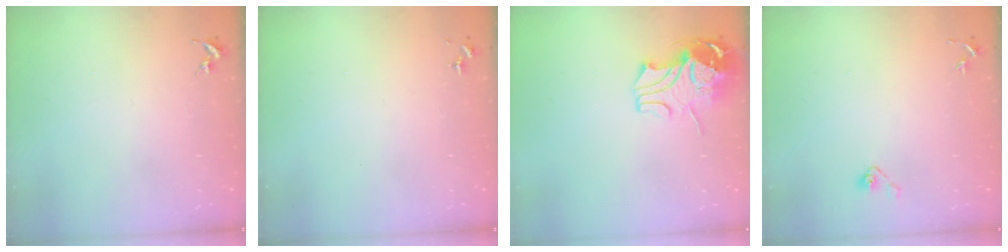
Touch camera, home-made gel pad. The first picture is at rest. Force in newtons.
{"total": 0.0}
{"total": 11.6, "press": 11.5, "slide": 1.6}
{"total": 4.1, "press": 3.7, "slide": 1.7}